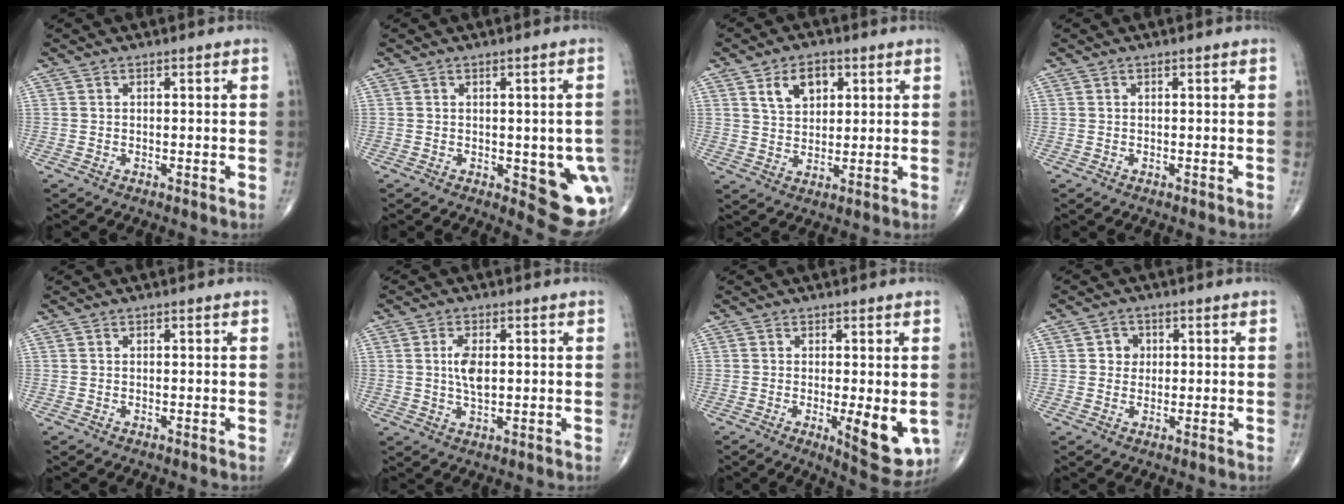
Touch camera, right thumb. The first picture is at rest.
{"total": 10.6, "force": [-2.1, 4.4, 9.4], "torque": [-0.075, -0.015, -0.016]}
{"total": 7.3, "force": [3.2, 4.7, 4.6], "torque": [-0.055, -0.012, 0.057]}
{"total": 0.0}
{"total": 0.0}
{"total": 4.9, "force": [0.7, 2.5, 4.2], "torque": [-0.082, -0.005, 0.013]}
{"total": 8.9, "force": [-1.5, 2.9, 8.2], "torque": [-0.104, -0.024, -0.014]}
{"total": 2.8, "force": [0.5, 2.6, 1.0], "torque": [0.005, 0.003, 0.004]}